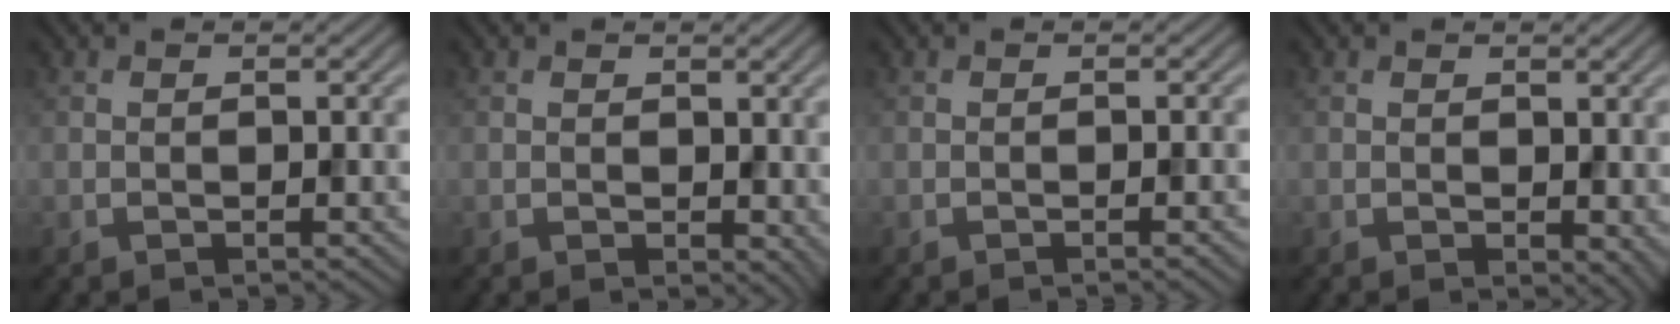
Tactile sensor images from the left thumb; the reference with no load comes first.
{"total": 1.9, "force": [0.5, 1.3, 1.3], "torque": [-0.019, -0.006, 0.011]}
{"total": 1.2, "force": [-0.4, 0.2, 1.1], "torque": [-0.011, 0.001, -0.011]}
{"total": 2.5, "force": [0.1, 1.6, 1.9], "torque": [-0.024, -0.007, 0.007]}